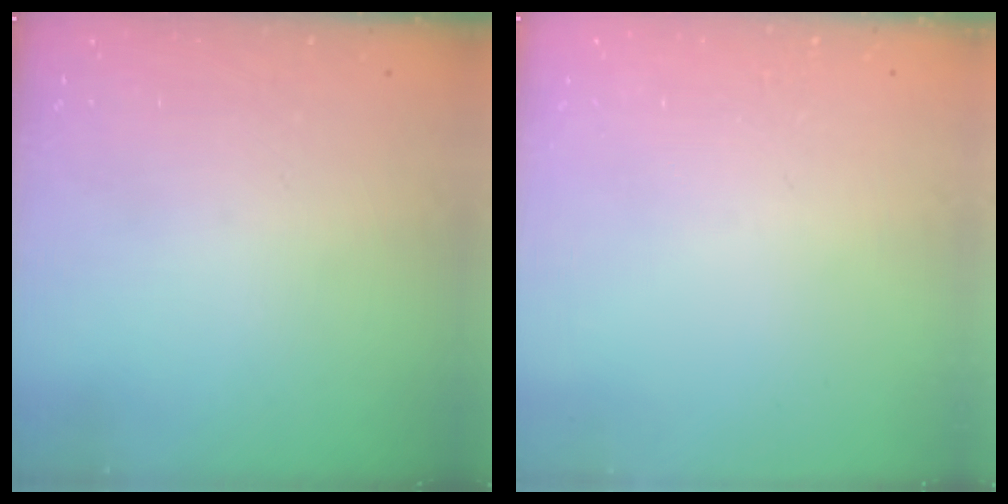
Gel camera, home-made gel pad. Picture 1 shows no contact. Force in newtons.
{"total": 0.0}